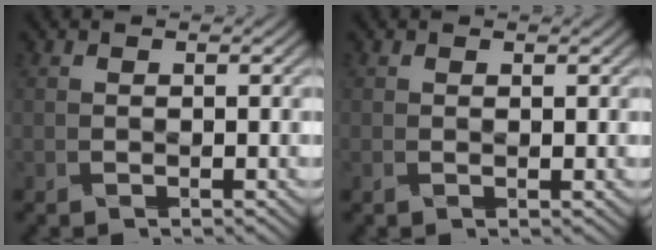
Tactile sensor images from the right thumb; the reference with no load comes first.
{"total": 0.6, "force": [0.2, 0.1, 0.5], "torque": [-0.010, 0.000, 0.004]}